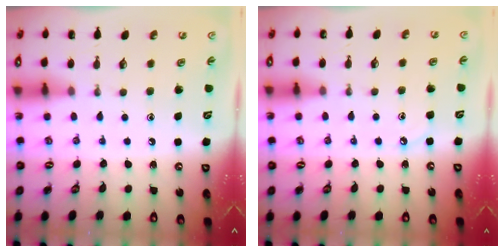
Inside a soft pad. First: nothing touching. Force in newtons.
{"total": 3.6, "press": 3.6, "slide": 0.3}